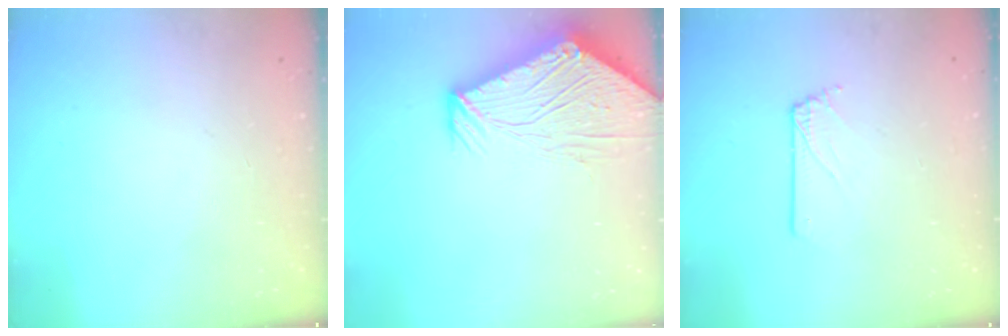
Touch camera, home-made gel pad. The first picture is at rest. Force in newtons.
{"total": 12.2, "press": 12.2, "slide": 1.4}
{"total": 1.0, "press": 1.0, "slide": 0.1}